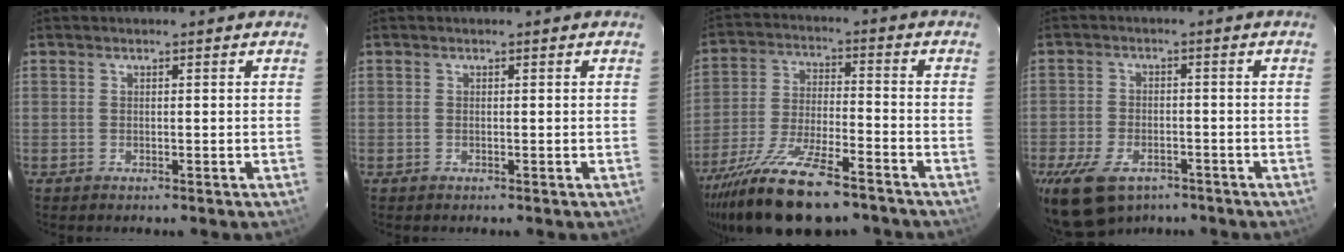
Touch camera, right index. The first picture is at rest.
{"total": 0.0}
{"total": 19.4, "force": [-14.7, 5.4, 11.6], "torque": [-0.233, -0.044, -0.251]}
{"total": 12.1, "force": [-7.8, 6.9, 6.3], "torque": [-0.153, -0.016, -0.129]}